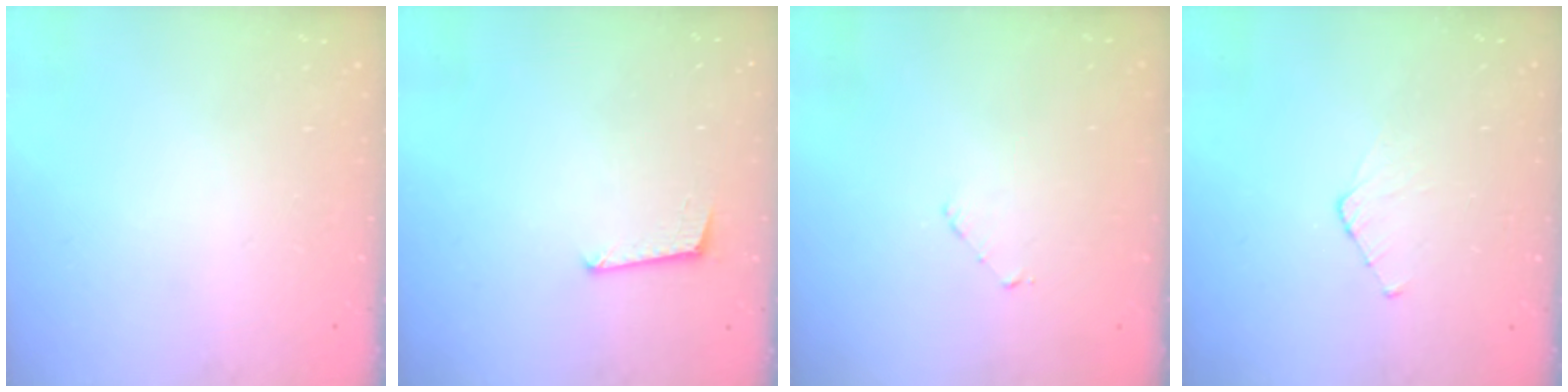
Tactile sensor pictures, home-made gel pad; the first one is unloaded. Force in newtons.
{"total": 5.6, "press": 5.5, "slide": 0.5}
{"total": 2.9, "press": 2.9, "slide": 0.2}
{"total": 4.1, "press": 4.1, "slide": 0.4}